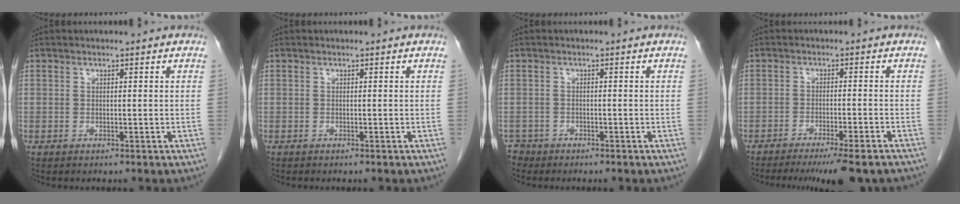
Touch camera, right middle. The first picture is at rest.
{"total": 0.0}
{"total": 1.7, "force": [-1.4, 0.7, -0.6], "torque": [0.010, 0.002, -0.026]}
{"total": 11.3, "force": [-9.5, 0.6, 6.0], "torque": [-0.068, -0.025, -0.133]}